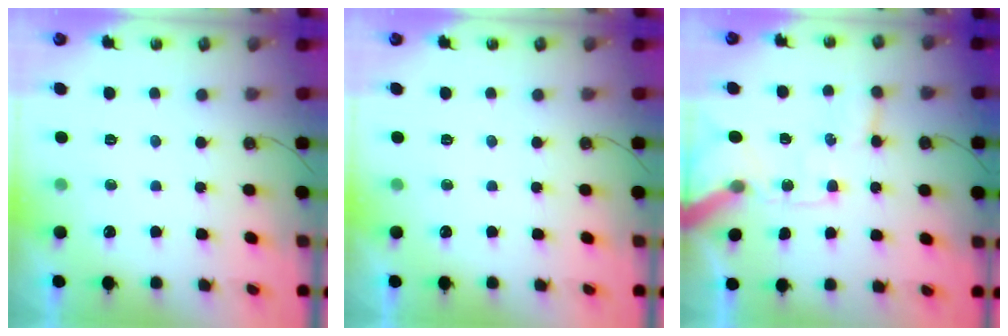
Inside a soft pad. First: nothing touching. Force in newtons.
{"total": 0.0}
{"total": 12.7, "press": 12.6, "slide": 1.6}